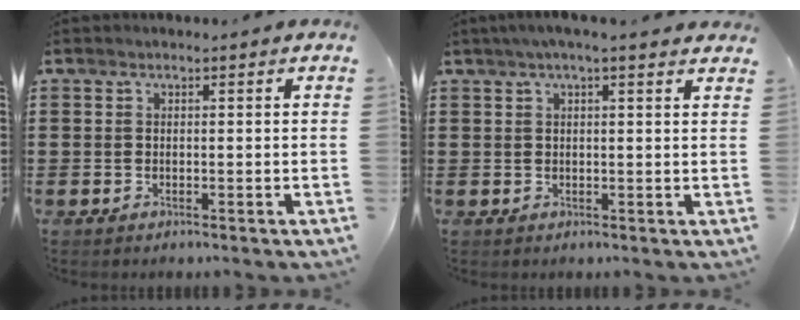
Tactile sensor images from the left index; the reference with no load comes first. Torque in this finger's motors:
{"motor_torque": [1.99, 0.15, 0.44, 0.09]}